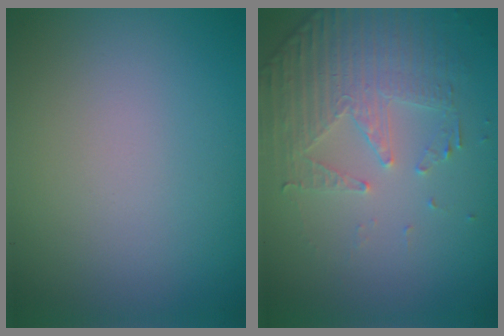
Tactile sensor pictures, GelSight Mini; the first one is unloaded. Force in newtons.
{"total": 4.8, "press": 3.5, "slide": 3.4}